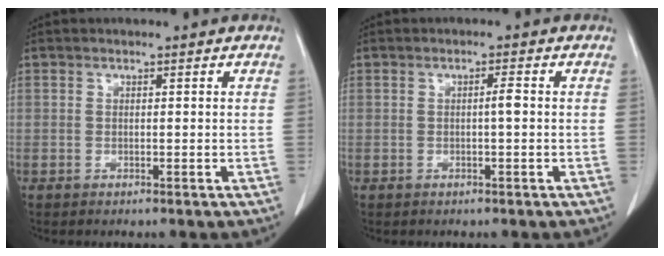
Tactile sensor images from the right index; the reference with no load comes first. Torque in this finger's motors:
{"motor_torque": [0.04, 0.05, 0.01, 0.01]}